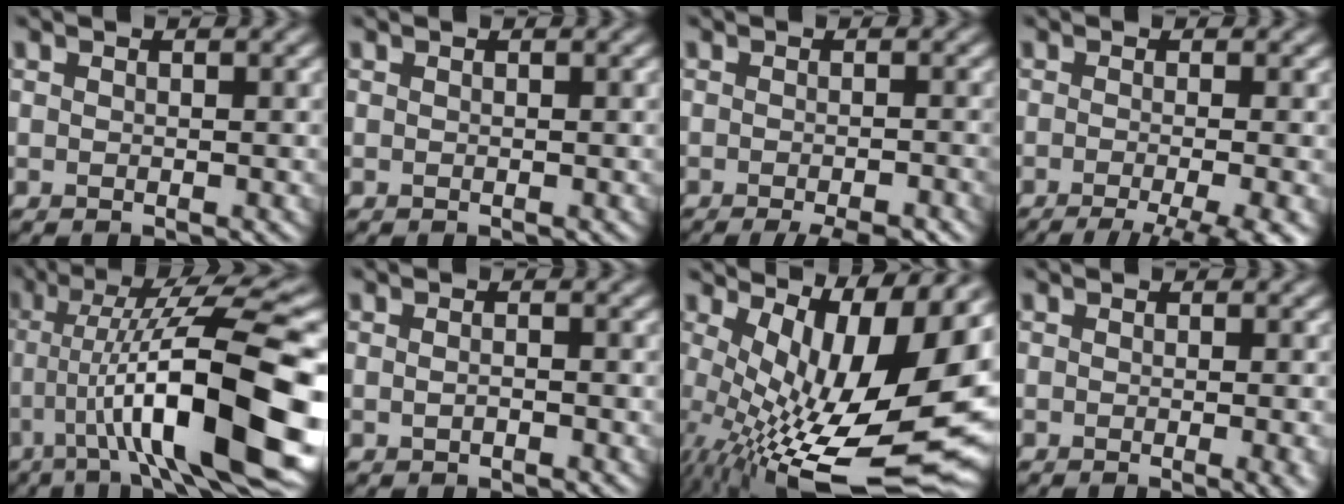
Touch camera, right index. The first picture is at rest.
{"total": 0.0}
{"total": 4.4, "force": [-2.8, 0.9, 3.3], "torque": [-0.037, -0.003, -0.038]}
{"total": 7.8, "force": [-3.8, 2.3, 6.5], "torque": [-0.064, -0.007, -0.054]}
{"total": 14.4, "force": [-2.5, 2.8, 13.9], "torque": [-0.195, 0.023, -0.037]}
{"total": 0.8, "force": [-0.2, 0.3, 0.7], "torque": [-0.015, -0.005, -0.006]}
{"total": 17.2, "force": [1.5, 6.1, 16.0], "torque": [-0.241, -0.017, 0.052]}
{"total": 3.1, "force": [-0.5, 1.1, 2.9], "torque": [-0.024, -0.005, -0.005]}